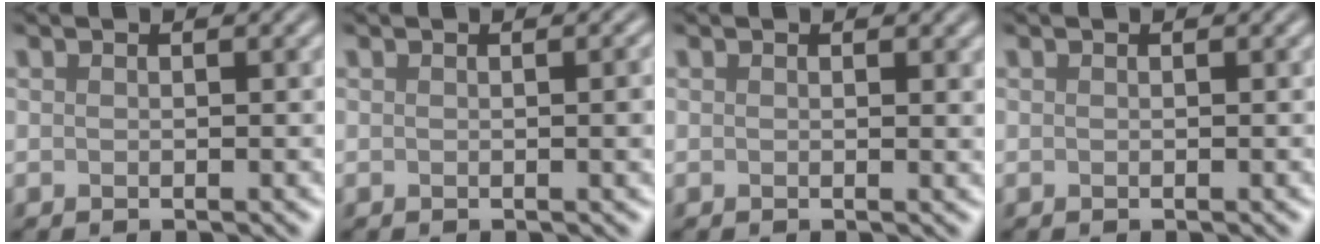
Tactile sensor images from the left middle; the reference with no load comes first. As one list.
[{"total": 1.8, "force": [0.0, 0.5, 1.8], "torque": [-0.019, 0.002, -0.002]}, {"total": 0.5, "force": [0.3, 0.1, 0.4], "torque": [-0.003, -0.001, 0.004]}, {"total": 0.0}]